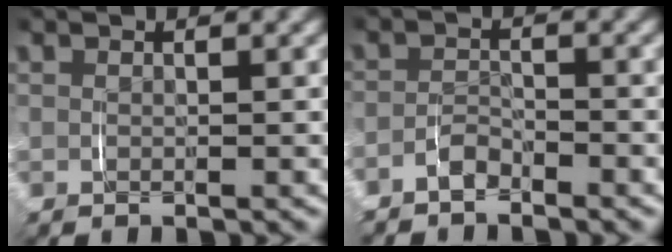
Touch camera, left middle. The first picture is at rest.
{"total": 2.3, "force": [-2.3, 0.2, -0.2], "torque": [0.000, -0.002, -0.046]}